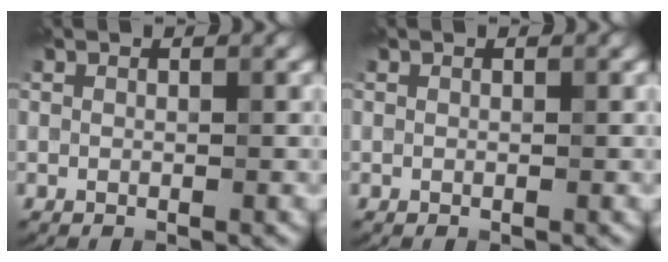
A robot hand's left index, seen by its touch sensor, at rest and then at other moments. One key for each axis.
{"total": 0.0}